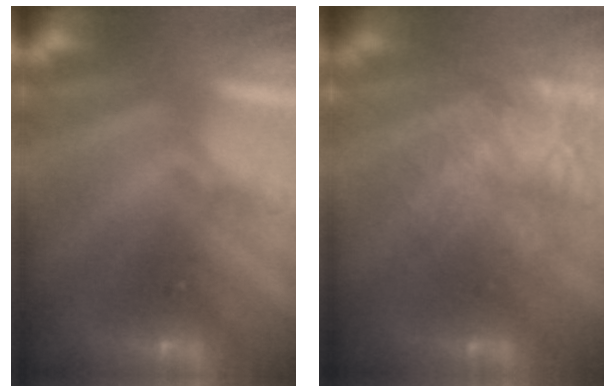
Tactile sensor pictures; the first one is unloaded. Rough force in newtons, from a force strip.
{"total": 7.4}